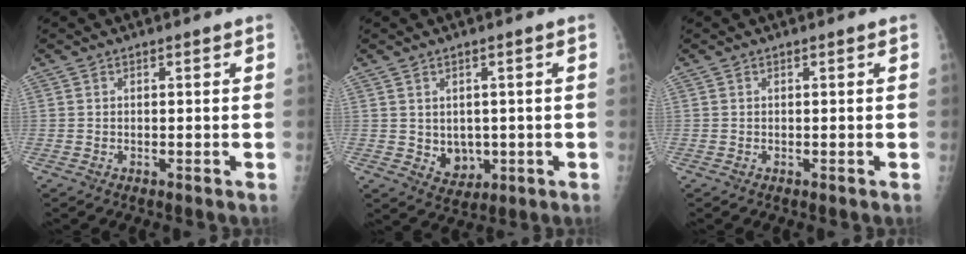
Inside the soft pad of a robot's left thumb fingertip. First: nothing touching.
{"total": 4.7, "force": [-0.1, 3.9, 2.7], "torque": [-0.020, -0.007, 0.014]}
{"total": 0.0}